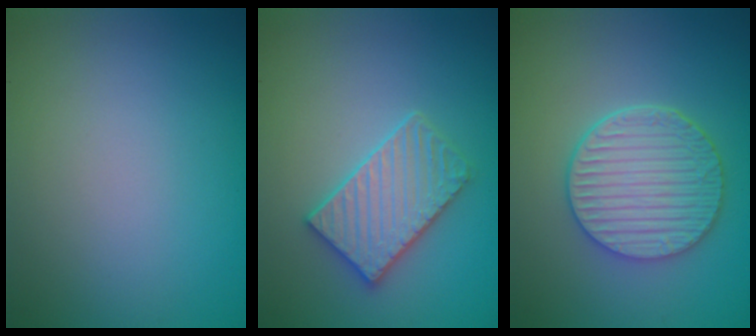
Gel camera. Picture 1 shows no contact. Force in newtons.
{"total": 3.4, "press": 3.4, "slide": 0.3}
{"total": 5.6, "press": 4.5, "slide": 3.2}